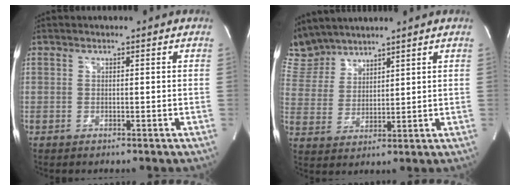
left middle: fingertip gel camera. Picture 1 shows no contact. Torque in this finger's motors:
{"motor_torque": [1.08, -1.06, 0.19, -0.06]}